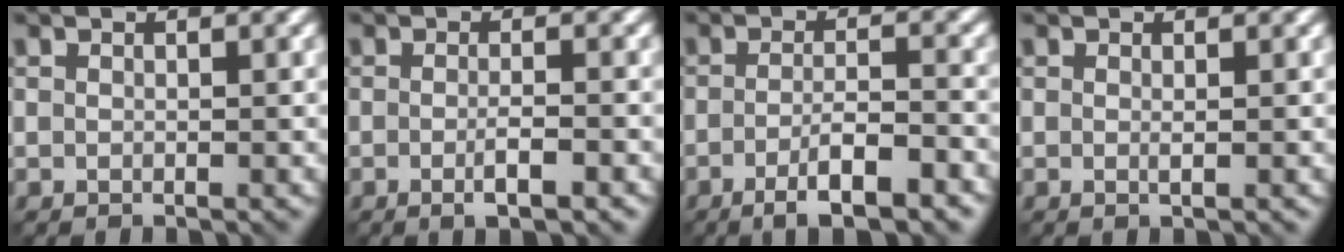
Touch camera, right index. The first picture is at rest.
{"total": 2.5, "force": [-0.8, 0.6, 2.3], "torque": [-0.034, -0.002, -0.014]}
{"total": 5.1, "force": [-2.6, 1.1, 4.2], "torque": [-0.069, 0.000, -0.045]}
{"total": 0.5, "force": [0.0, 0.0, 0.5], "torque": [-0.011, -0.001, 0.000]}